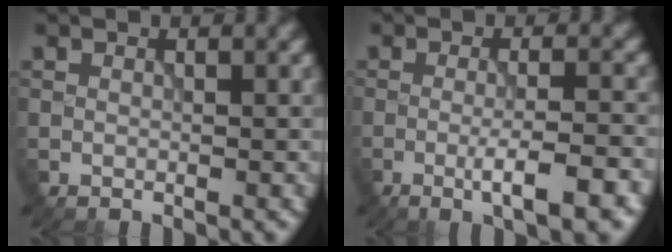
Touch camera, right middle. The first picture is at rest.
{"total": 5.1, "force": [-2.0, 0.7, 4.6], "torque": [-0.069, 0.006, -0.033]}